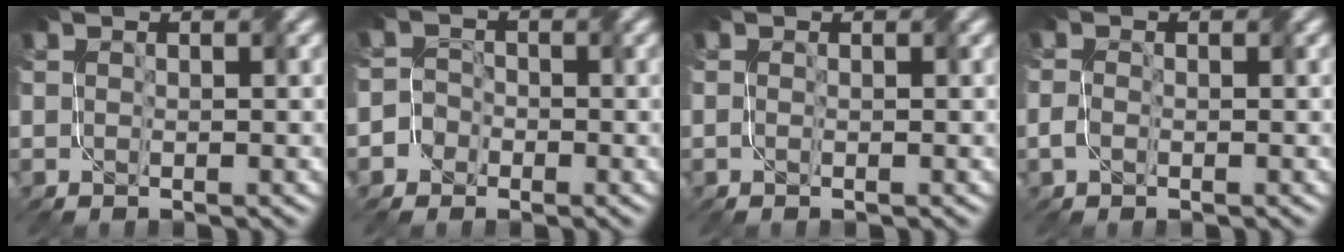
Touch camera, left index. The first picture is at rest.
{"total": 3.0, "force": [-2.1, 2.2, -0.2], "torque": [0.027, 0.007, -0.043]}
{"total": 0.6, "force": [-0.5, -0.3, 0.1], "torque": [-0.006, 0.002, -0.012]}
{"total": 1.0, "force": [-0.8, 0.3, 0.5], "torque": [-0.015, 0.002, -0.020]}